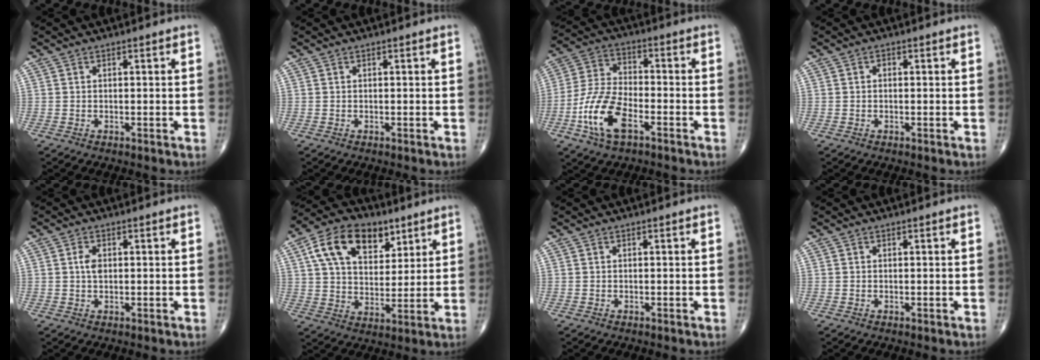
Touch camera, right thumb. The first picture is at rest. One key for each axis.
{"total": 0.0}
{"total": 12.6, "fx": -5.4, "fy": 5.9, "fz": 9.6, "tx": -0.203, "ty": 0.024, "tz": -0.105}
{"total": 0.6, "fx": -0.1, "fy": 0.5, "fz": 0.4, "tx": -0.002, "ty": 0.002, "tz": -0.008}
{"total": 2.2, "fx": 0.3, "fy": 1.4, "fz": 1.7, "tx": -0.033, "ty": 0.002, "tz": 0.003}
{"total": 15.9, "fx": 7.4, "fy": 9.8, "fz": 10.2, "tx": -0.146, "ty": -0.013, "tz": 0.130}
{"total": 0.0}
{"total": 0.0}